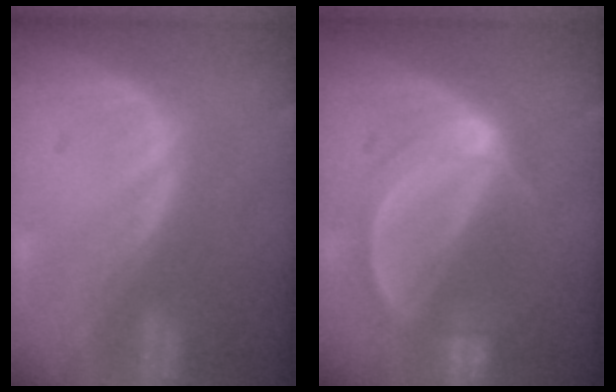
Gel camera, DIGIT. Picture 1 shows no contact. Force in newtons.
{"total": 5.9, "press": 5.4, "slide": 2.4}